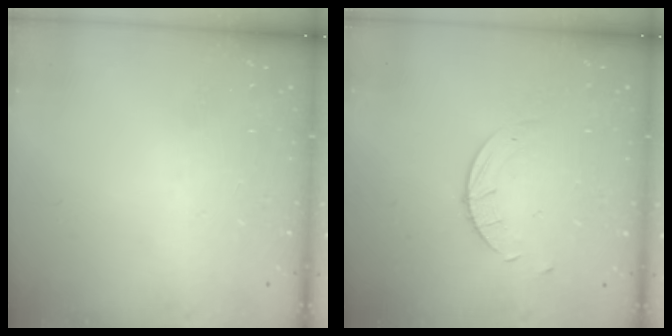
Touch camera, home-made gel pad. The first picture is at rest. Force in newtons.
{"total": 4.6, "press": 4.5, "slide": 0.5}